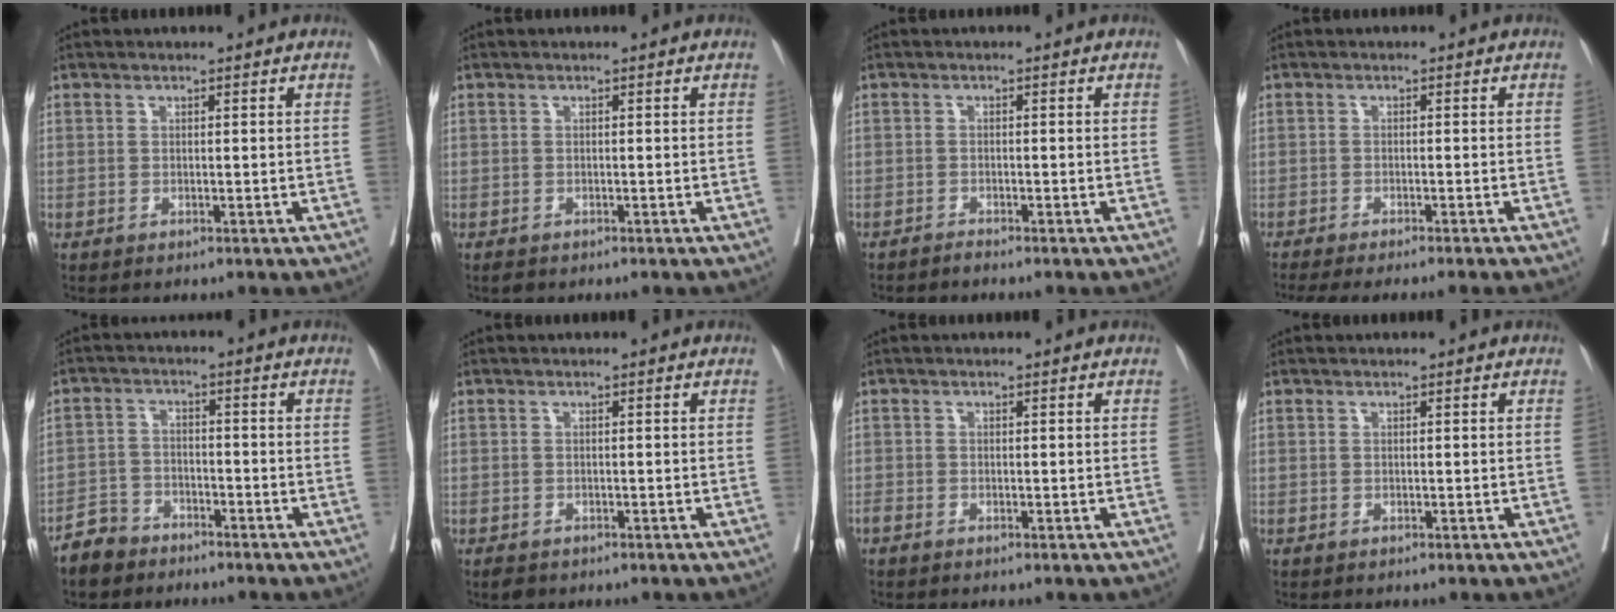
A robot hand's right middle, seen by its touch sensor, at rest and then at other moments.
{"total": 0.8, "force": [-0.7, 0.3, 0.3], "torque": [-0.007, -0.003, -0.007]}
{"total": 0.7, "force": [-0.7, -0.3, 0.0], "torque": [-0.002, -0.002, -0.011]}
{"total": 10.6, "force": [-9.3, -0.8, 5.1], "torque": [-0.042, -0.027, -0.128]}
{"total": 4.8, "force": [-4.1, 2.4, 0.7], "torque": [-0.020, 0.000, -0.079]}
{"total": 1.8, "force": [-1.4, 0.9, 0.7], "torque": [-0.012, -0.004, -0.016]}
{"total": 0.6, "force": [-0.5, 0.1, 0.3], "torque": [-0.013, -0.004, -0.011]}
{"total": 0.0}